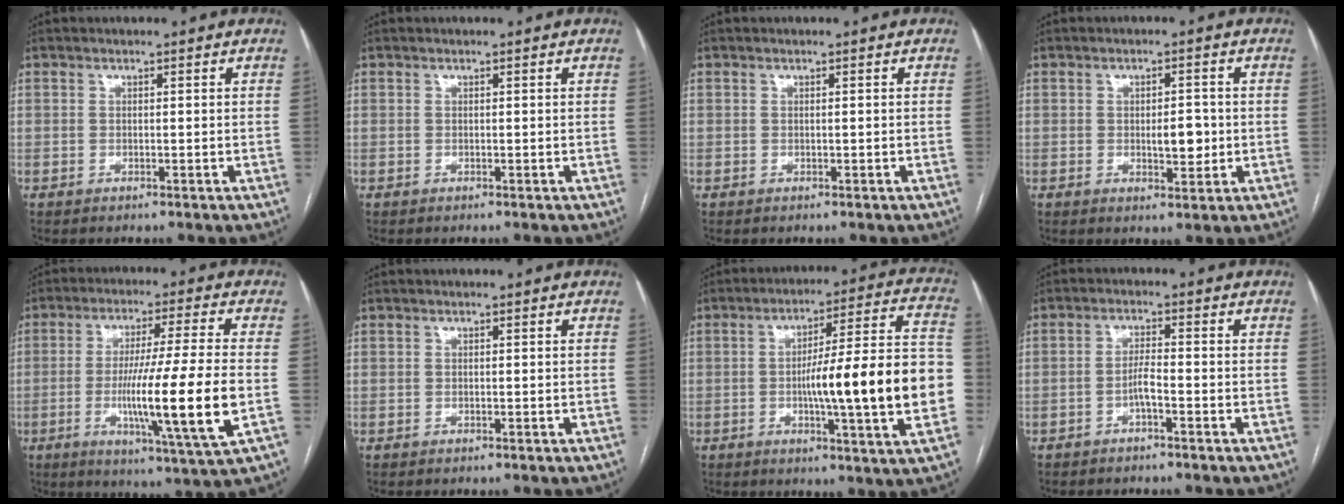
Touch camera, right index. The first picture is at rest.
{"total": 0.0}
{"total": 0.0}
{"total": 4.1, "force": [-0.4, 1.6, 3.8], "torque": [-0.054, -0.001, -0.001]}
{"total": 16.2, "force": [-3.4, -1.2, 15.8], "torque": [-0.281, -0.027, -0.062]}
{"total": 0.0}
{"total": 19.8, "force": [-3.0, 1.0, 19.5], "torque": [-0.243, 0.020, -0.043]}
{"total": 2.0, "force": [-1.1, 0.1, 1.7], "torque": [-0.030, 0.002, -0.022]}